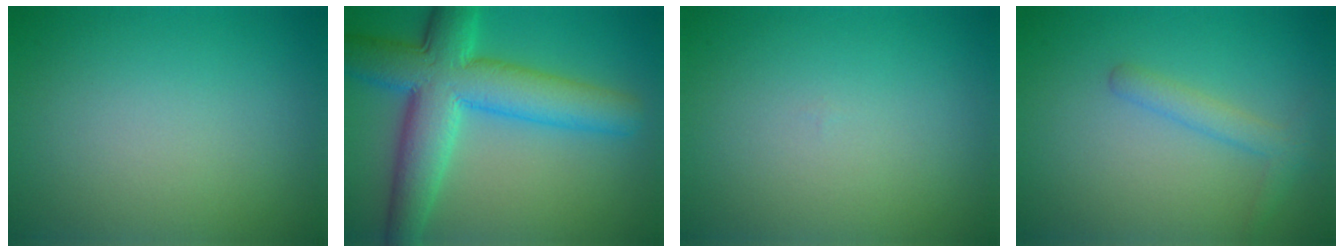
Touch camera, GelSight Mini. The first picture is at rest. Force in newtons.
{"total": 9.9, "press": 9.9, "slide": 0.3}
{"total": 0.0}
{"total": 2.0, "press": 1.9, "slide": 0.1}